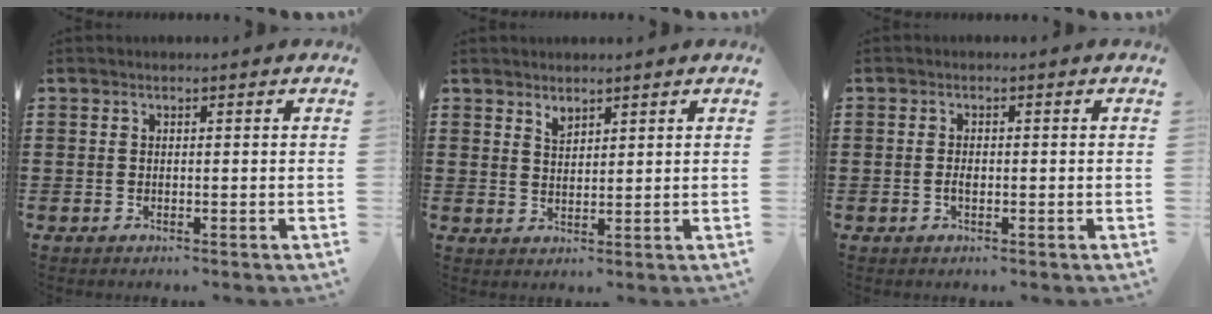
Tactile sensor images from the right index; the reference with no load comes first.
{"total": 2.0, "force": [1.7, 0.8, 0.5], "torque": [-0.013, 0.002, 0.033]}
{"total": 1.3, "force": [-0.4, 0.7, 1.1], "torque": [-0.021, 0.002, -0.008]}